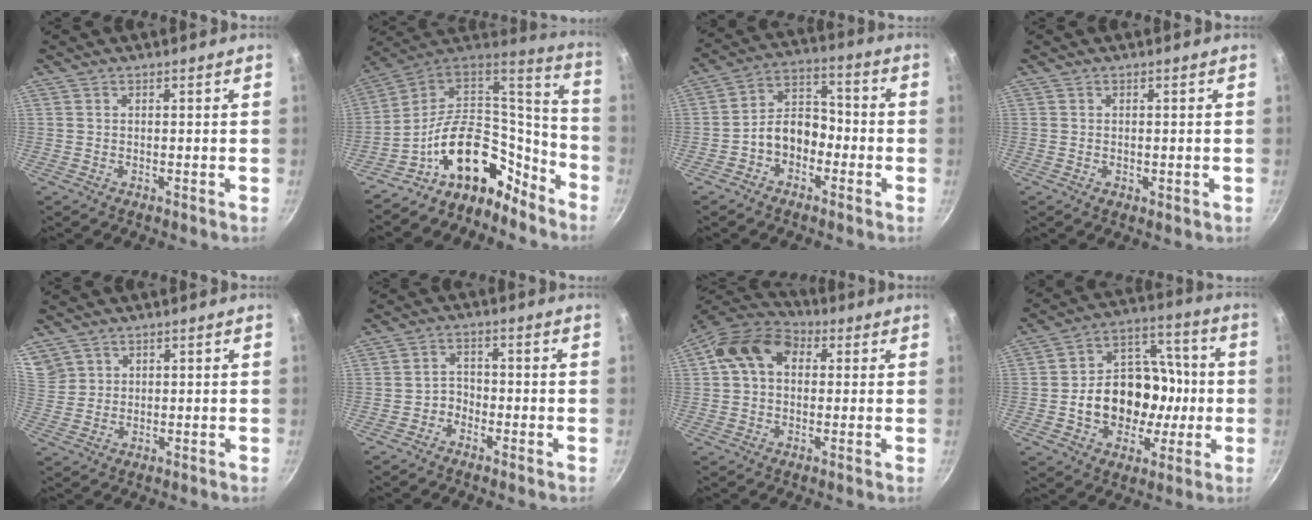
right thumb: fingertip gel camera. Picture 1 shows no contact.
{"total": 20.1, "force": [-10.6, 12.6, 11.4], "torque": [-0.139, 0.105, -0.176]}
{"total": 8.7, "force": [-3.0, 6.2, 5.2], "torque": [-0.048, 0.050, -0.065]}
{"total": 1.3, "force": [-0.2, 0.9, 1.0], "torque": [-0.011, -0.002, -0.002]}
{"total": 6.7, "force": [4.1, 5.1, 1.6], "torque": [-0.011, 0.005, 0.091]}
{"total": 2.9, "force": [-1.7, 2.1, 0.8], "torque": [0.006, 0.023, -0.035]}
{"total": 12.5, "force": [2.5, 9.2, 8.0], "torque": [-0.117, 0.029, 0.022]}
{"total": 18.2, "force": [-2.3, 14.2, 11.2], "torque": [-0.142, 0.046, -0.035]}